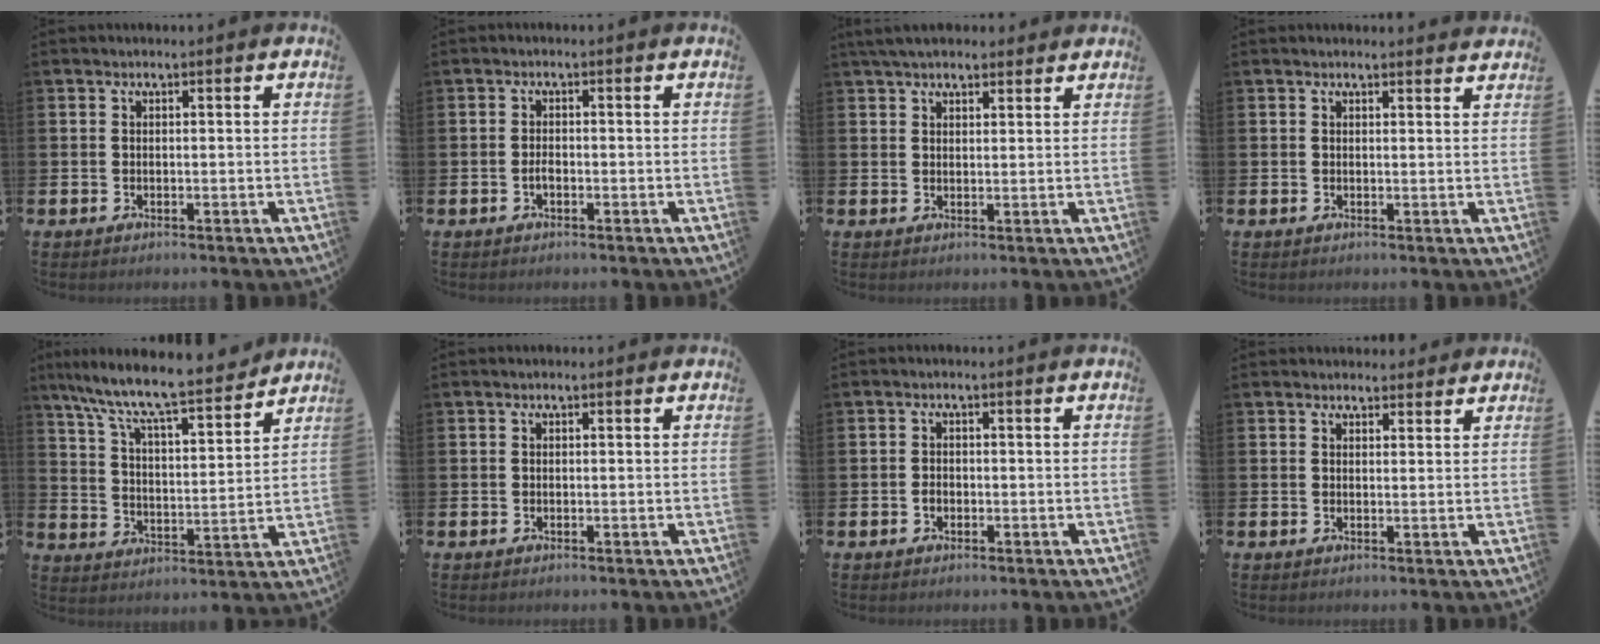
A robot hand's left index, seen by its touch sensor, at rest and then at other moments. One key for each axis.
{"total": 1.3, "fx": -0.6, "fy": 0.6, "fz": 1.0, "tx": -0.014, "ty": -0.002, "tz": -0.013}
{"total": 4.0, "fx": 3.5, "fy": 1.3, "fz": 1.3, "tx": -0.031, "ty": -0.005, "tz": 0.066}
{"total": 1.2, "fx": 1.2, "fy": 0.1, "fz": 0.1, "tx": 0.010, "ty": -0.007, "tz": 0.020}
{"total": 9.4, "fx": 8.7, "fy": 0.9, "fz": 3.5, "tx": -0.098, "ty": -0.068, "tz": 0.144}
{"total": 0.0}
{"total": 1.2, "fx": -0.5, "fy": 0.9, "fz": 0.7, "tx": -0.008, "ty": 0.002, "tz": -0.012}
{"total": 2.2, "fx": 2.1, "fy": 0.6, "fz": -0.1, "tx": 0.008, "ty": -0.009, "tz": 0.036}